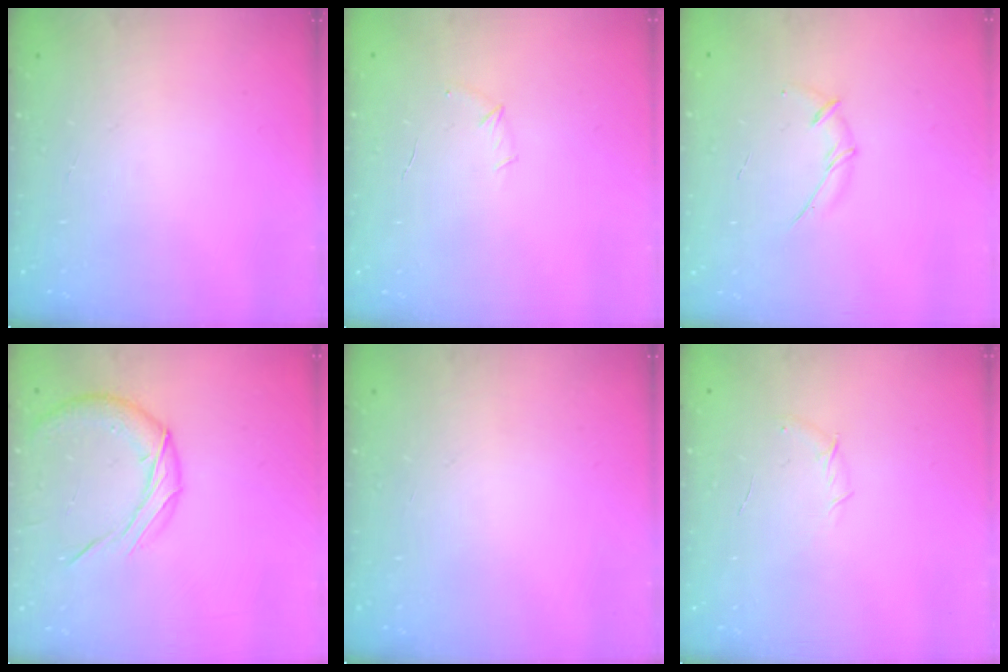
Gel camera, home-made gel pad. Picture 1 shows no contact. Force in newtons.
{"total": 4.3, "press": 4.2, "slide": 1.1}
{"total": 5.2, "press": 5.1, "slide": 0.6}
{"total": 9.4, "press": 9.3, "slide": 1.3}
{"total": 0.0}
{"total": 6.1, "press": 5.8, "slide": 1.7}